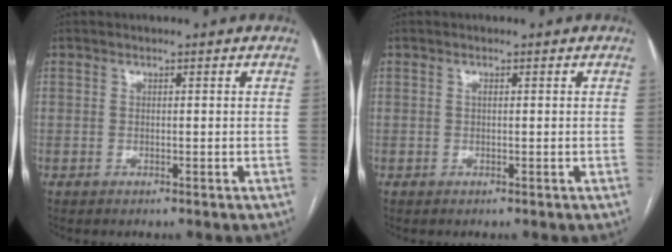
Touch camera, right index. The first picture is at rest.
{"total": 0.6, "force": [0.2, 0.2, 0.6], "torque": [-0.014, 0.000, 0.003]}